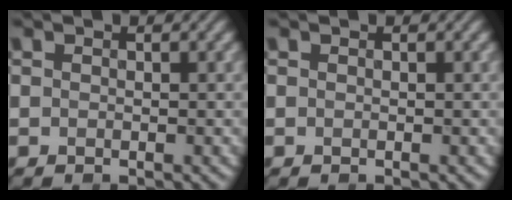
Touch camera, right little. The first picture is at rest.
{"total": 0.0}